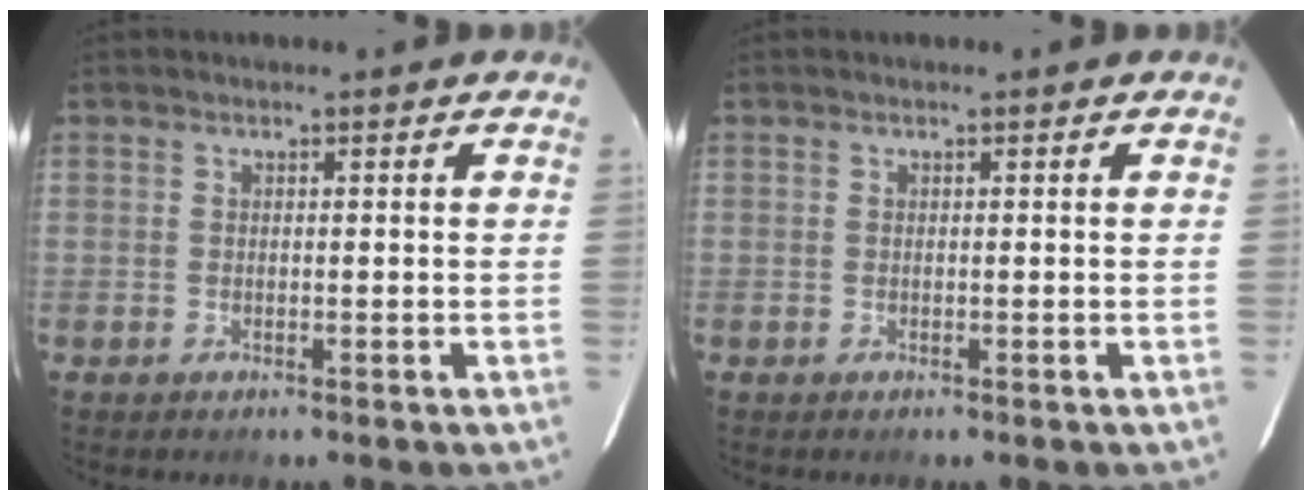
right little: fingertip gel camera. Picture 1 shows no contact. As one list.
[{"total": 0.0}]